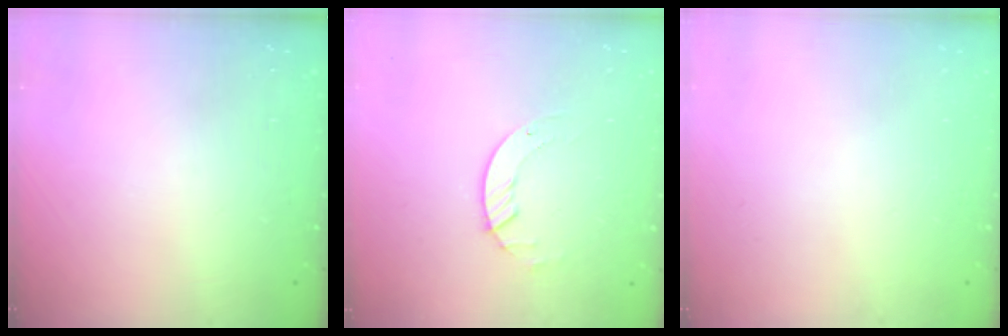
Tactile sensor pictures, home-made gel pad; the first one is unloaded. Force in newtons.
{"total": 2.7, "press": 2.7, "slide": 0.3}
{"total": 0.0}